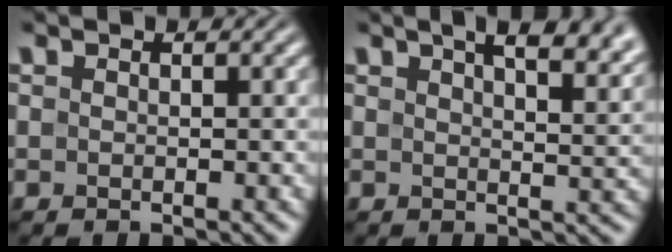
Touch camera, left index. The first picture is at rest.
{"total": 9.2, "force": [6.0, 3.7, 6.0], "torque": [-0.029, 0.035, 0.047]}